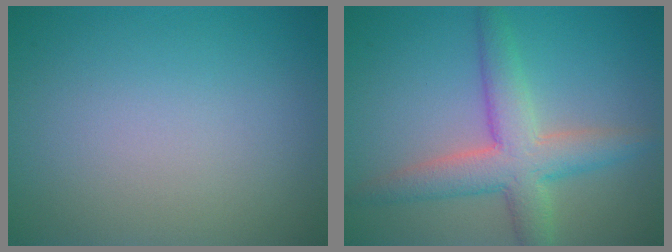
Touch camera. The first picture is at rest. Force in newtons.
{"total": 5.5, "press": 5.5, "slide": 0.2}